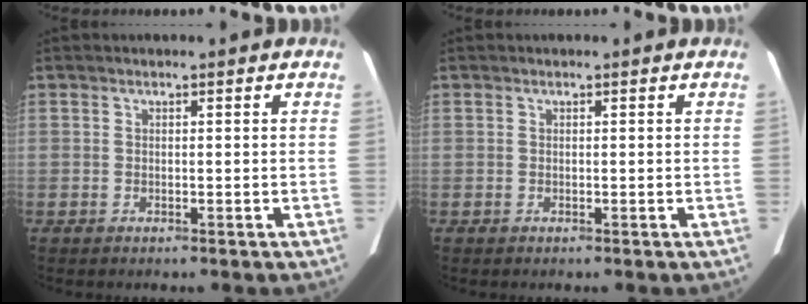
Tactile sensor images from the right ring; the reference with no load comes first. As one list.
[{"total": 0.0}]